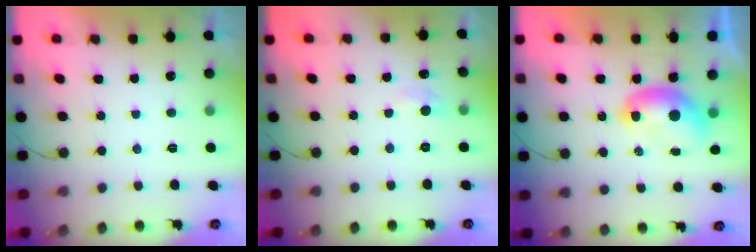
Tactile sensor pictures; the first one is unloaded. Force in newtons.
{"total": 5.3, "press": 5.3, "slide": 0.7}
{"total": 7.8, "press": 7.8, "slide": 0.7}